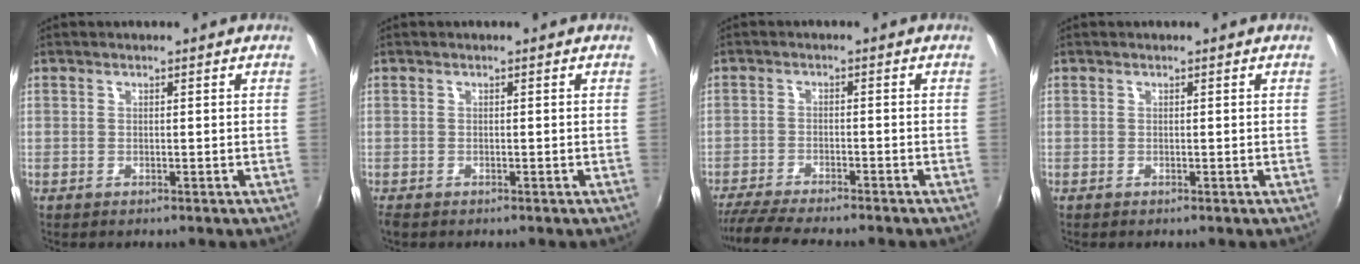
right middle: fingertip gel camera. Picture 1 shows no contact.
{"total": 0.9, "force": [-0.7, 0.4, 0.4], "torque": [-0.010, -0.006, -0.013]}
{"total": 9.7, "force": [-8.6, 0.8, 4.4], "torque": [-0.106, -0.024, -0.143]}
{"total": 0.0}